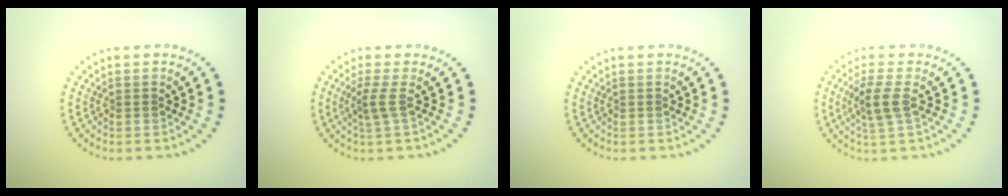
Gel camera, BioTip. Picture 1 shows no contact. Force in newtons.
{"total": 1.9, "press": 1.2, "slide": 1.5}
{"total": 0.0}
{"total": 2.8, "press": 2.5, "slide": 1.1}